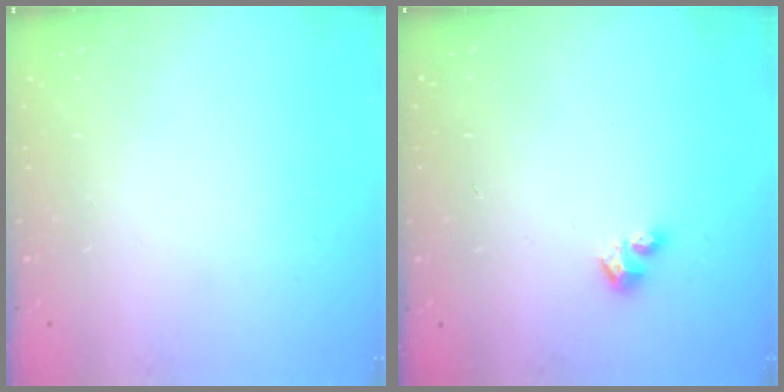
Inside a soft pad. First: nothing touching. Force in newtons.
{"total": 3.5, "press": 3.5, "slide": 0.4}